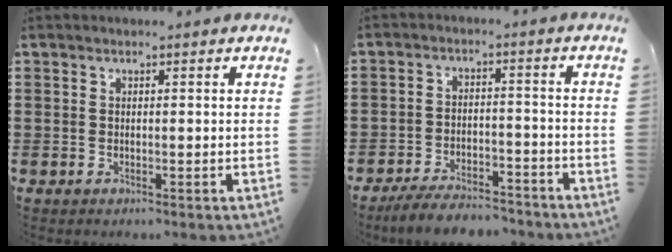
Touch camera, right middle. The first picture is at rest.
{"total": 6.4, "force": [-6.2, 1.1, 1.3], "torque": [-0.020, 0.014, -0.121]}